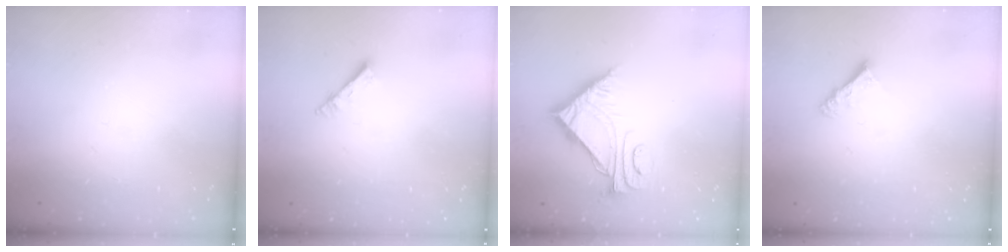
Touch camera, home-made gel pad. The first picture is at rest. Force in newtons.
{"total": 3.0, "press": 3.0, "slide": 0.3}
{"total": 7.7, "press": 7.7, "slide": 0.4}
{"total": 6.1, "press": 6.1, "slide": 0.5}